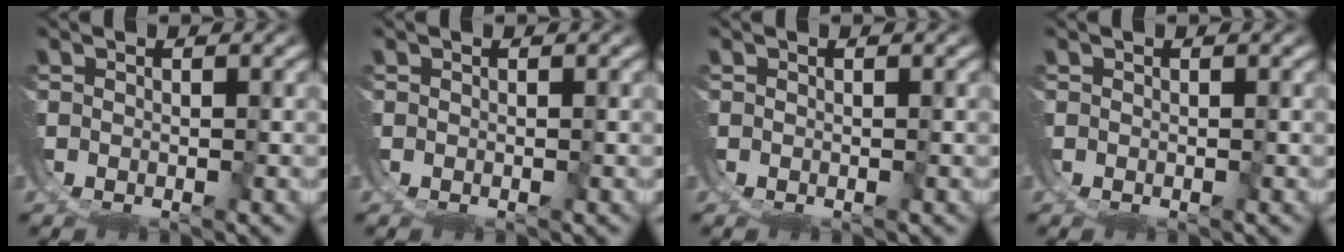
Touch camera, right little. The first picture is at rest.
{"total": 0.0}
{"total": 0.0}
{"total": 0.0}